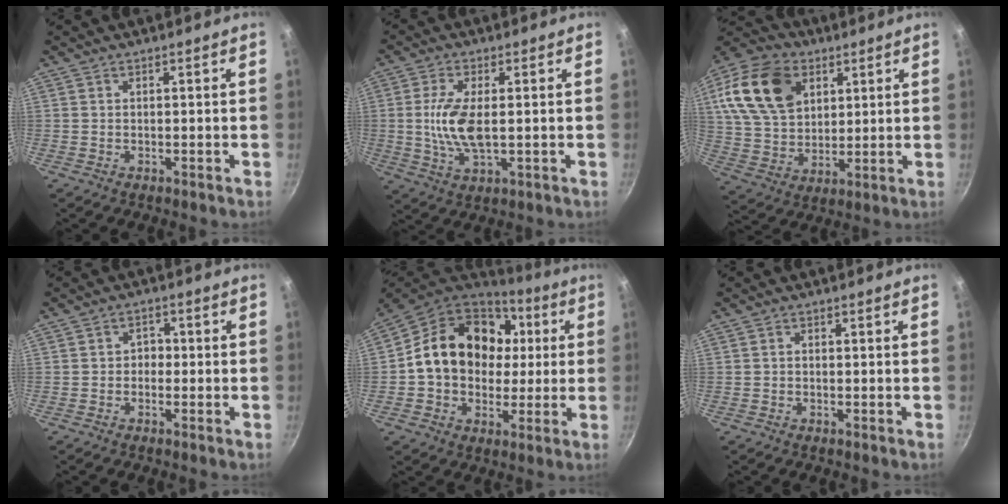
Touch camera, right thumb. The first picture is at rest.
{"total": 8.7, "force": [0.3, 3.7, 7.9], "torque": [-0.162, -0.004, 0.005]}
{"total": 19.4, "force": [7.1, 13.6, 11.9], "torque": [-0.205, -0.006, 0.130]}
{"total": 2.5, "force": [-0.7, 2.1, 1.1], "torque": [0.005, 0.011, -0.014]}
{"total": 20.4, "force": [2.9, 16.3, 12.0], "torque": [-0.178, 0.024, 0.043]}
{"total": 0.7, "force": [-0.2, 0.6, 0.3], "torque": [-0.005, 0.003, -0.004]}